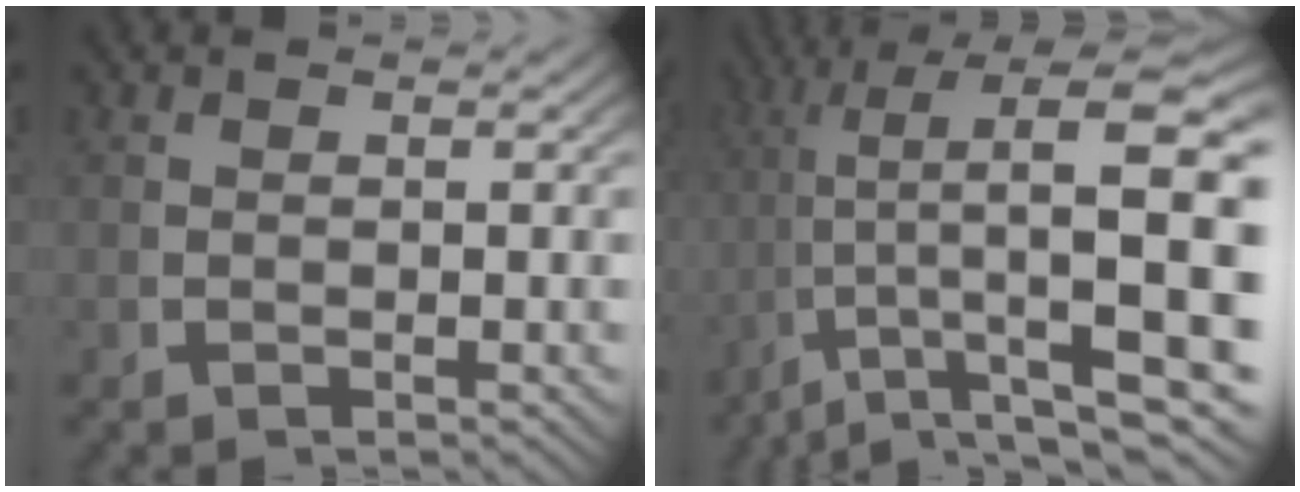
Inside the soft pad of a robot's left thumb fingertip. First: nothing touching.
{"total": 15.1, "force": [0.7, 7.2, 13.3], "torque": [-0.209, -0.026, 0.027]}